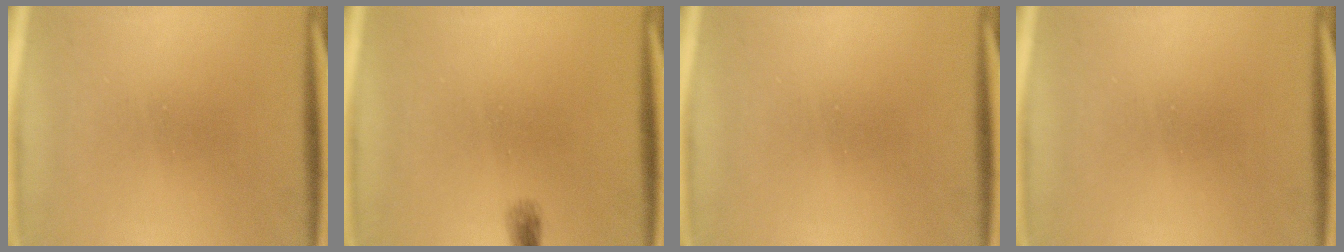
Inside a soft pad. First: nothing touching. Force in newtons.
{"total": 0.6}
{"total": 0.0}
{"total": 0.0}